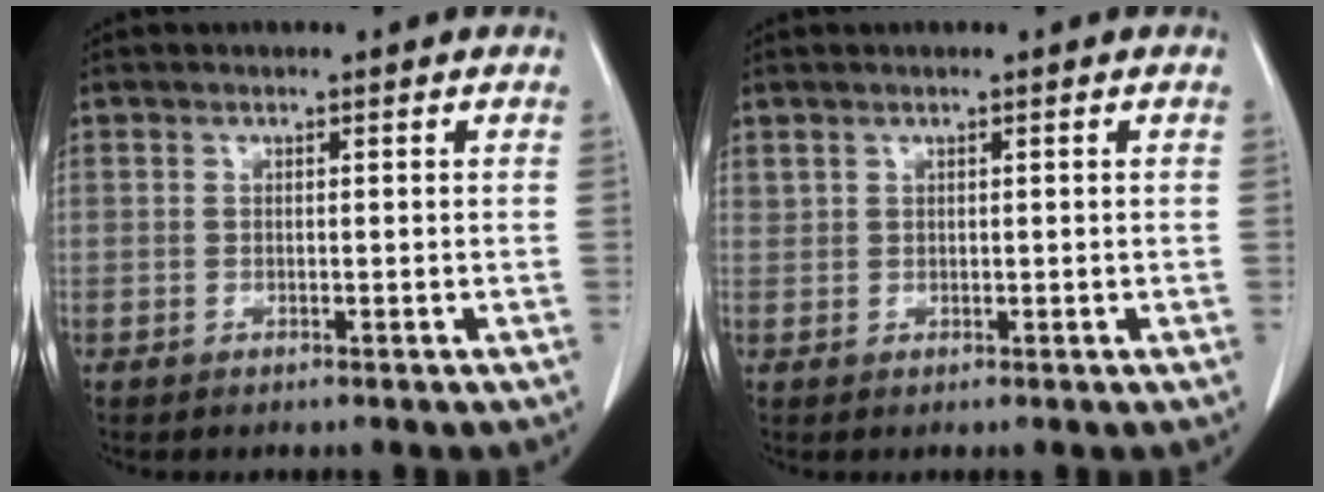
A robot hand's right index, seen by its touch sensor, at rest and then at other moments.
{"total": 0.9, "force": [0.7, 0.4, 0.3], "torque": [-0.003, 0.003, 0.017]}